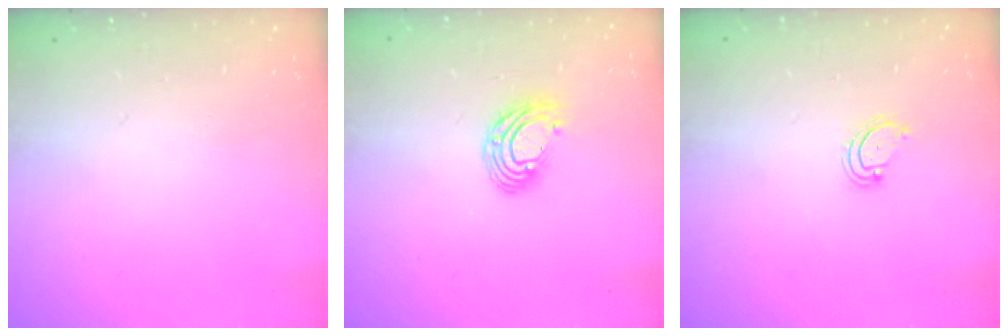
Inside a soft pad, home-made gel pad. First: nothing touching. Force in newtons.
{"total": 8.0, "press": 8.0, "slide": 0.4}
{"total": 3.3, "press": 3.3, "slide": 0.3}